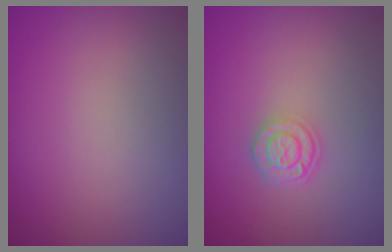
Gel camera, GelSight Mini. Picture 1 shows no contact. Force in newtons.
{"total": 2.4, "press": 1.9, "slide": 1.4}